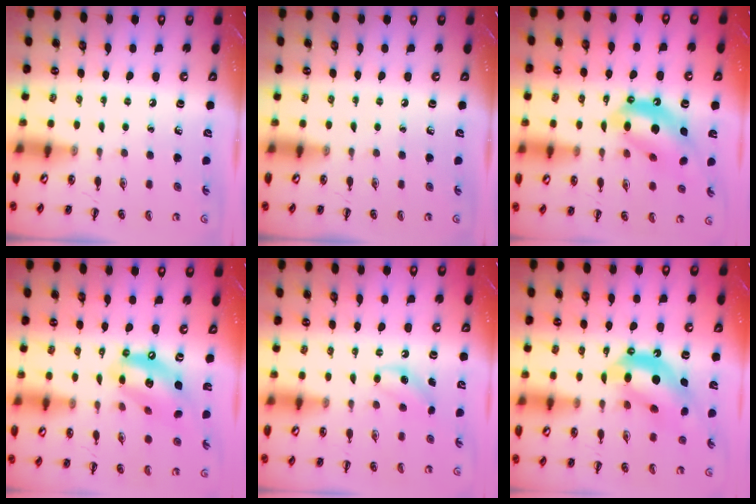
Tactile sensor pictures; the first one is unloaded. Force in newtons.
{"total": 0.0}
{"total": 12.9, "press": 12.4, "slide": 3.4}
{"total": 14.0, "press": 13.6, "slide": 3.5}
{"total": 4.2, "press": 4.0, "slide": 1.3}
{"total": 12.6, "press": 12.2, "slide": 3.4}